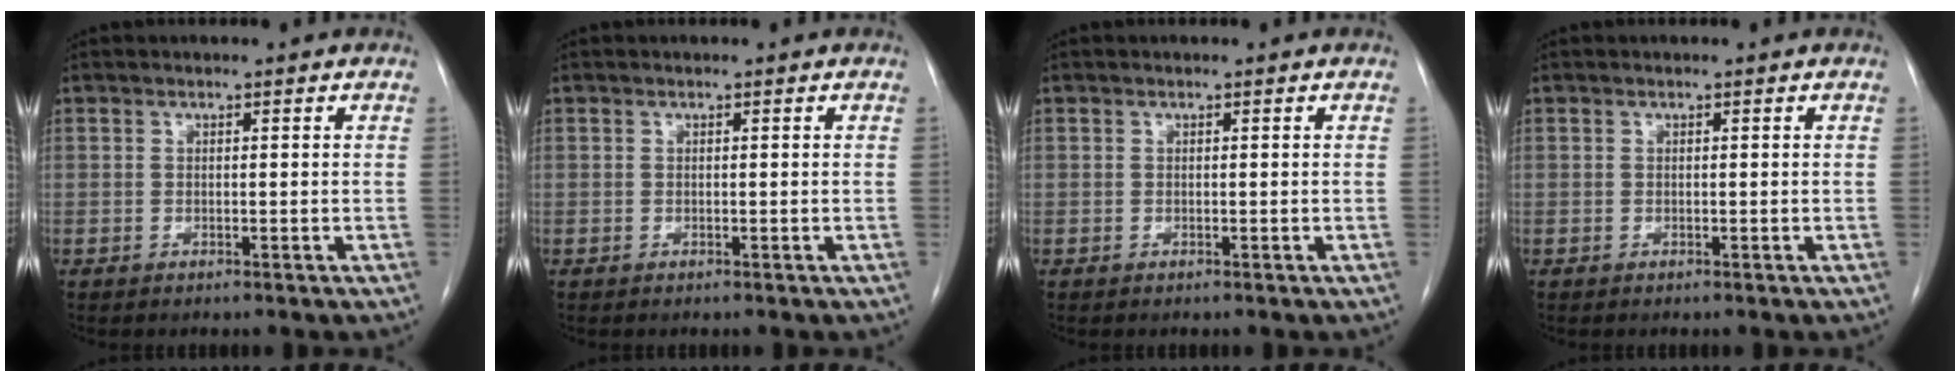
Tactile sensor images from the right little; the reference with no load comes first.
{"total": 0.0}
{"total": 0.0}
{"total": 0.0}